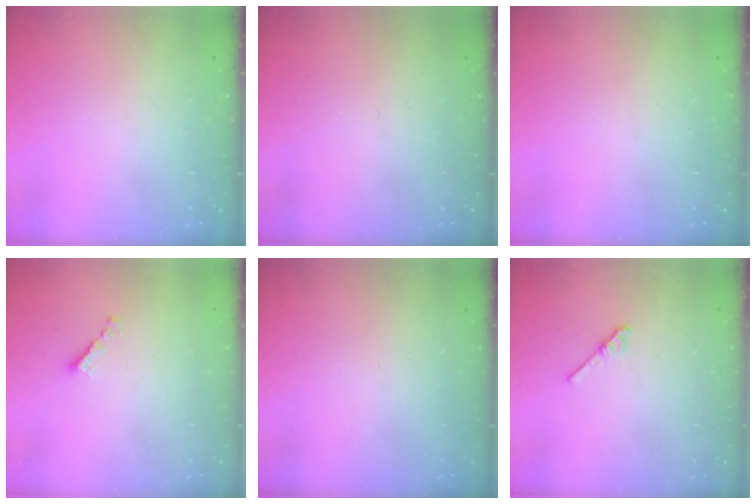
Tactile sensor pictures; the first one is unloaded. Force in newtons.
{"total": 0.0}
{"total": 0.0}
{"total": 2.2, "press": 2.1, "slide": 0.7}
{"total": 0.0}
{"total": 3.0, "press": 2.9, "slide": 0.5}